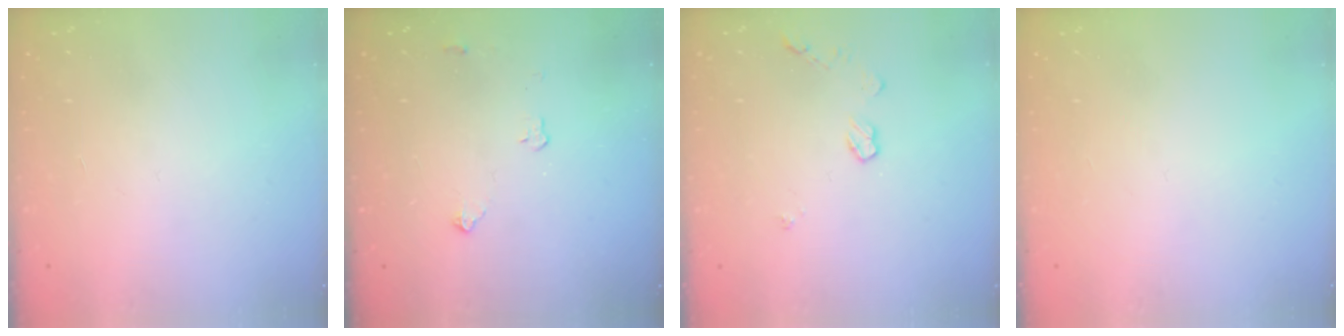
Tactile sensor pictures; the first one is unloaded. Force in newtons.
{"total": 2.6, "press": 2.6, "slide": 0.4}
{"total": 5.2, "press": 5.1, "slide": 0.7}
{"total": 0.0}